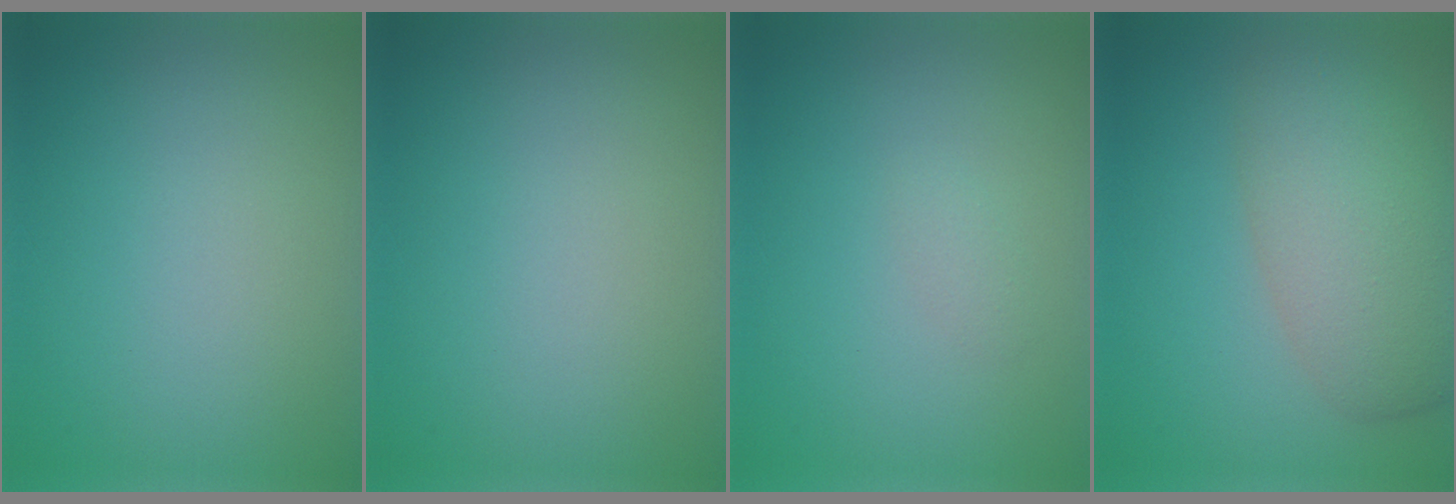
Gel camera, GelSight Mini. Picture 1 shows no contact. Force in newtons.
{"total": 0.0}
{"total": 0.7, "press": 0.7, "slide": 0.0}
{"total": 7.0, "press": 7.0, "slide": 0.2}